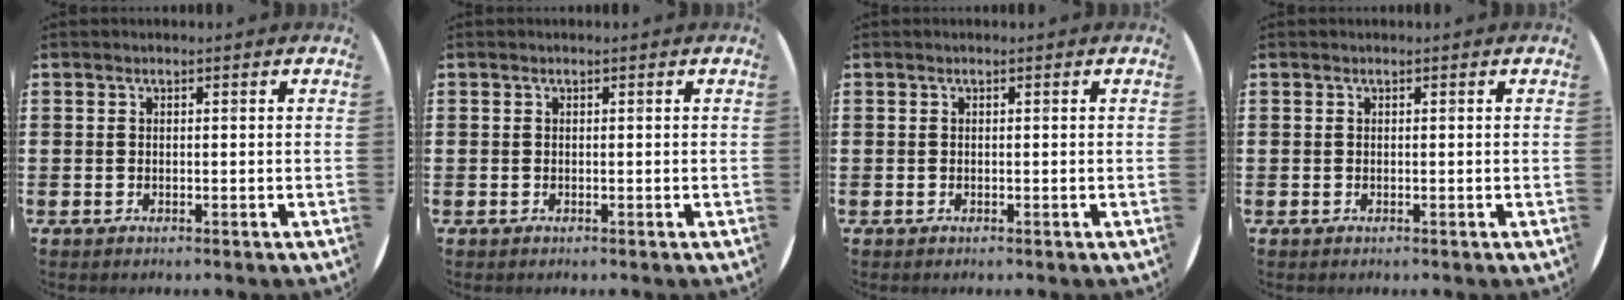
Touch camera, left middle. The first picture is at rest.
{"total": 0.0}
{"total": 0.0}
{"total": 0.0}